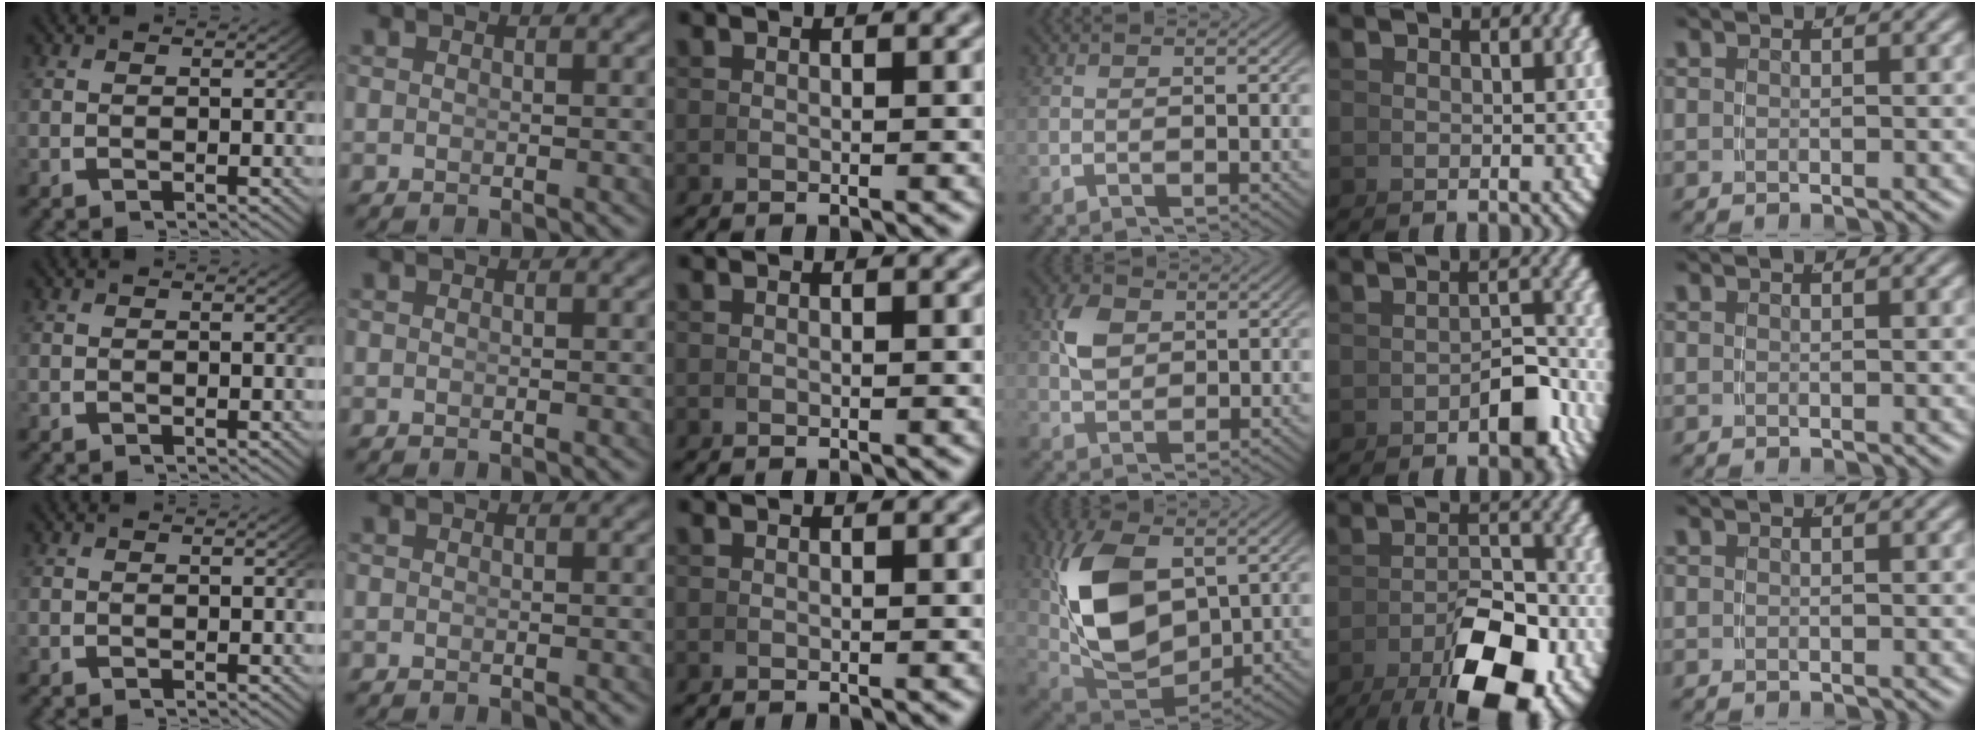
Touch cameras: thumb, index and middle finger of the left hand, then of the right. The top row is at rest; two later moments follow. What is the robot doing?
{"motion": "grasp_and_lifting", "object": "pen"}